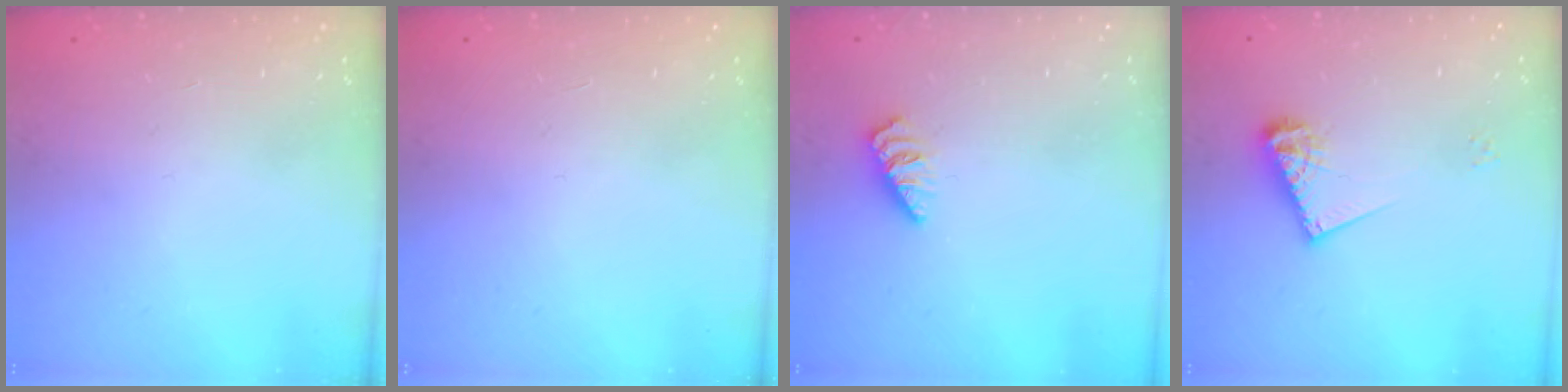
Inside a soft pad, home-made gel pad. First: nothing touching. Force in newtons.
{"total": 0.0}
{"total": 0.0}
{"total": 9.4, "press": 9.4, "slide": 0.4}